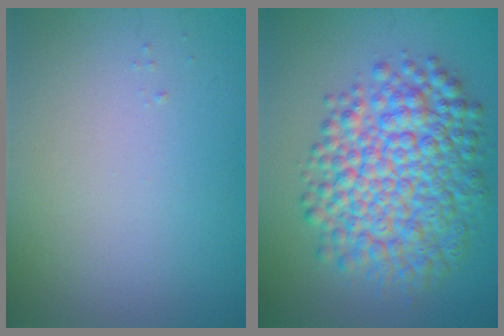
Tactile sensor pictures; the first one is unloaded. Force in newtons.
{"total": 9.3, "press": 9.3, "slide": 0.1}